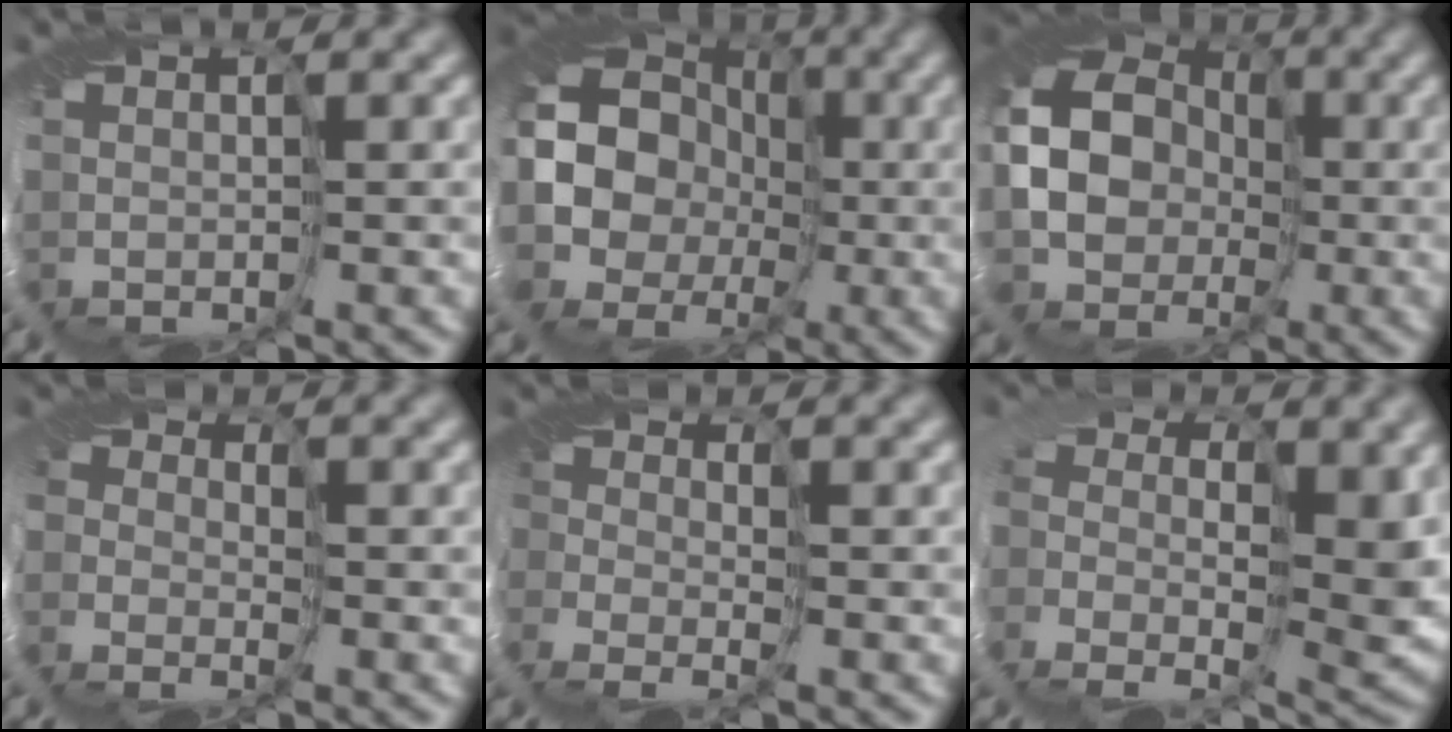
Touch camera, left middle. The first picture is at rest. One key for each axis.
{"total": 15.4, "fx": -3.2, "fy": 13.8, "fz": 6.1, "tx": -0.127, "ty": -0.001, "tz": -0.106}
{"total": 10.5, "fx": -2.0, "fy": 8.8, "fz": 5.3, "tx": -0.093, "ty": -0.020, "tz": -0.068}
{"total": 2.1, "fx": -1.0, "fy": 1.9, "fz": 0.1, "tx": 0.008, "ty": -0.018, "tz": -0.020}
{"total": 1.6, "fx": -1.5, "fy": 0.2, "fz": -0.1, "tx": 0.025, "ty": -0.025, "tz": -0.040}
{"total": 9.3, "fx": -0.9, "fy": 5.5, "fz": 7.5, "tx": -0.100, "ty": -0.023, "tz": -0.015}